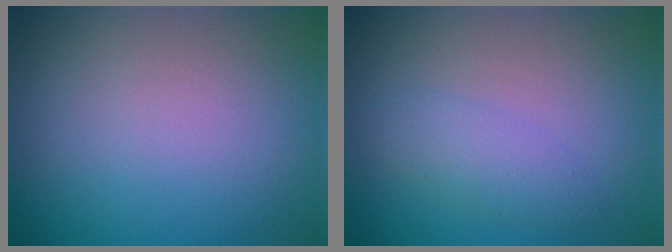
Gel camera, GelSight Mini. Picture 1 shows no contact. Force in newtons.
{"total": 2.1, "press": 2.1, "slide": 0.1}